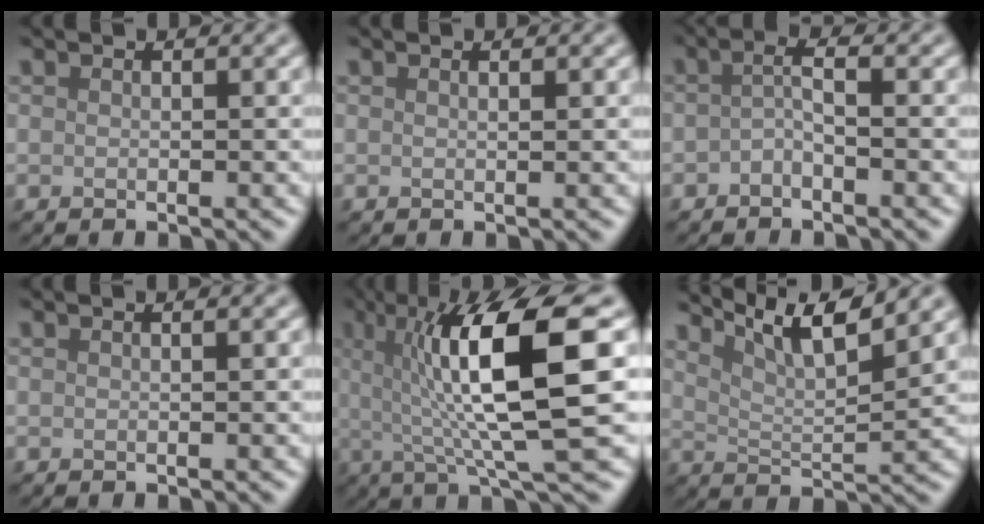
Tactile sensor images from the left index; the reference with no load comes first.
{"total": 0.8, "force": [0.3, 0.3, 0.6], "torque": [-0.004, 0.001, -0.001]}
{"total": 1.7, "force": [-0.6, 0.4, 1.5], "torque": [-0.030, 0.004, -0.017]}
{"total": 0.7, "force": [0.2, 0.2, 0.7], "torque": [-0.008, 0.005, -0.001]}
{"total": 11.6, "force": [1.9, 2.3, 11.2], "torque": [-0.166, 0.004, 0.036]}
{"total": 6.7, "force": [5.1, 1.4, 4.1], "torque": [-0.070, 0.014, 0.070]}